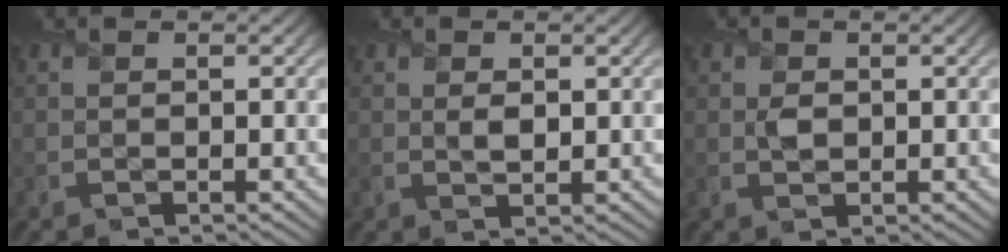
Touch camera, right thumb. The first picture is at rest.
{"total": 1.8, "force": [0.5, 1.1, 1.4], "torque": [-0.031, -0.006, 0.010]}
{"total": 1.6, "force": [0.3, 1.3, 0.9], "torque": [-0.022, -0.002, 0.004]}